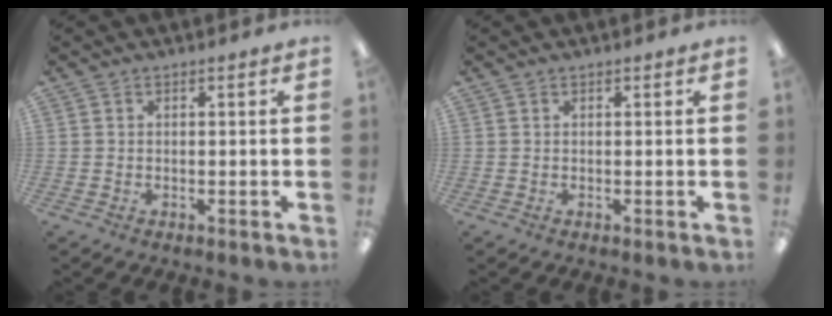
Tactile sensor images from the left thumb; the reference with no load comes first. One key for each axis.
{"total": 0.0}